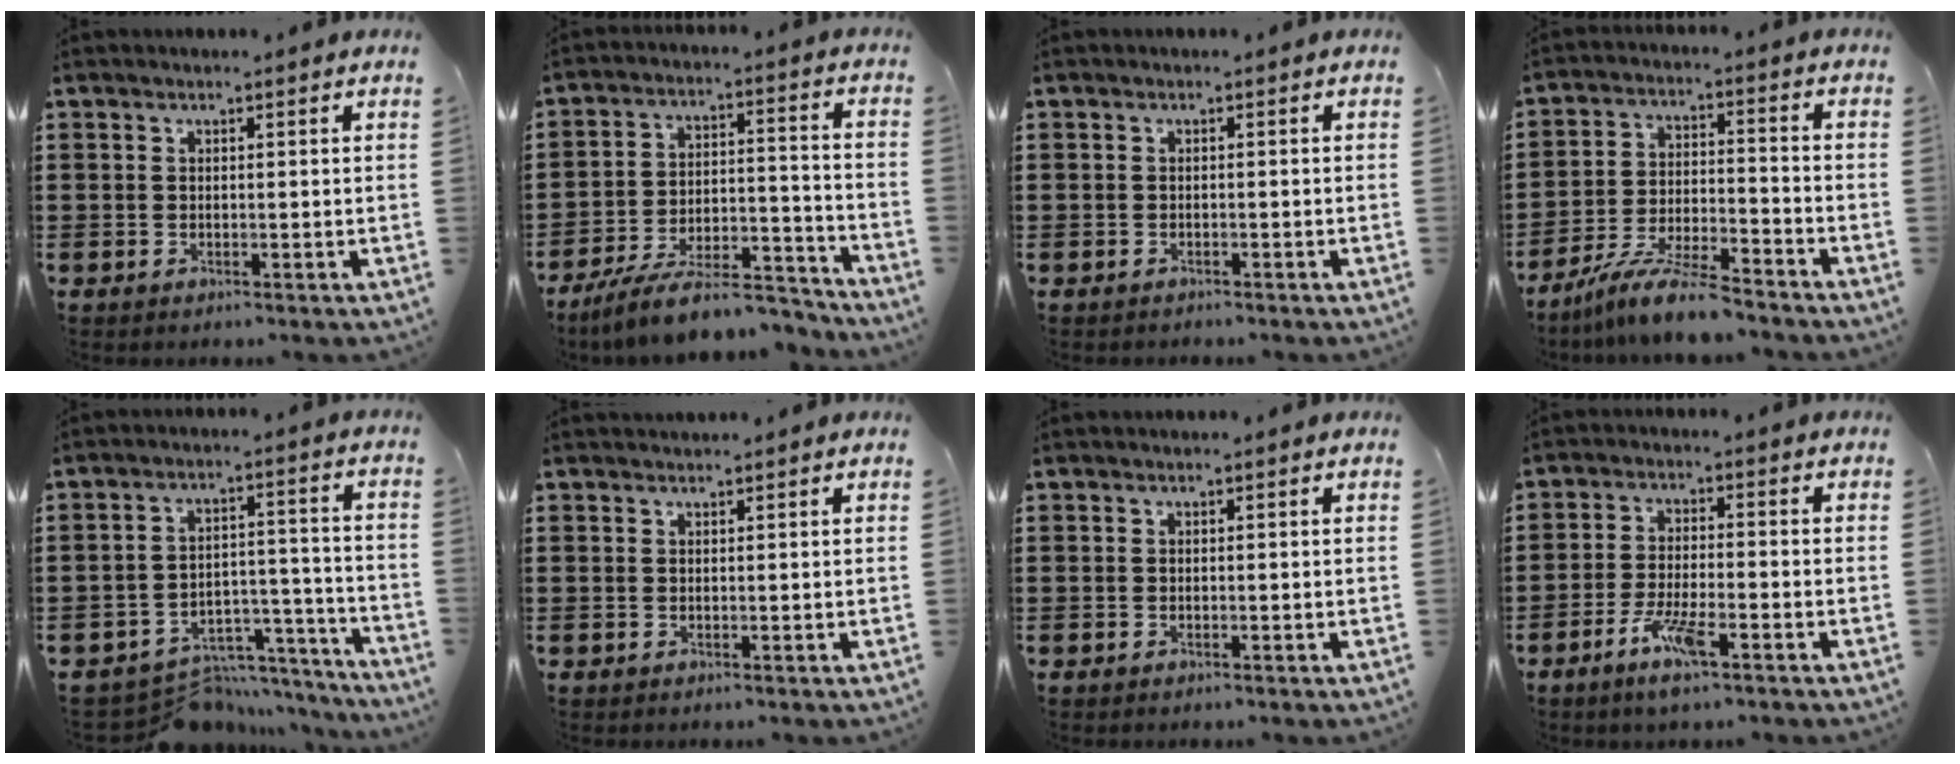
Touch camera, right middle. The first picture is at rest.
{"total": 10.9, "force": [-9.4, 1.9, 5.3], "torque": [-0.081, 0.028, -0.178]}
{"total": 0.8, "force": [-0.7, 0.3, -0.1], "torque": [0.001, 0.004, -0.017]}
{"total": 9.2, "force": [-8.2, 0.8, 4.1], "torque": [-0.079, 0.012, -0.158]}
{"total": 7.5, "force": [-6.9, 2.6, 1.5], "torque": [-0.024, 0.028, -0.130]}
{"total": 0.6, "force": [0.5, 0.2, -0.1], "torque": [0.000, 0.001, 0.011]}
{"total": 0.0}
{"total": 6.2, "force": [-3.4, 1.1, 5.0], "torque": [-0.112, -0.012, -0.064]}